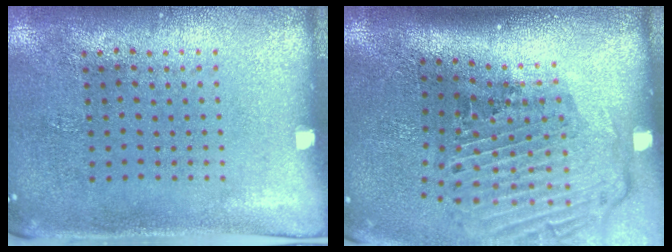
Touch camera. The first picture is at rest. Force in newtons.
{"total": 3.0, "press": 2.0, "slide": 2.2}